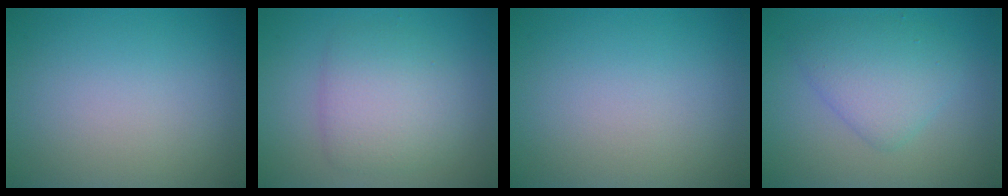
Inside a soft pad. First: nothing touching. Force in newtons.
{"total": 4.0, "press": 4.0, "slide": 0.0}
{"total": 0.0}
{"total": 3.8, "press": 3.7, "slide": 0.3}